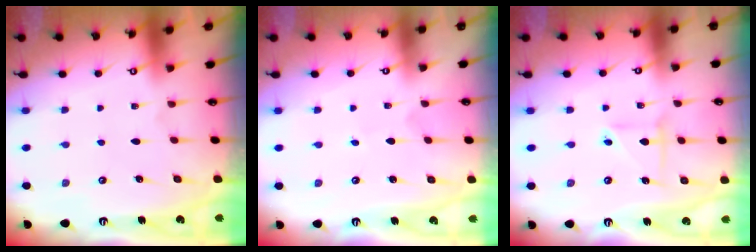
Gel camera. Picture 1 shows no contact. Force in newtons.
{"total": 0.7, "press": 0.7, "slide": 0.0}
{"total": 3.6, "press": 3.6, "slide": 0.7}